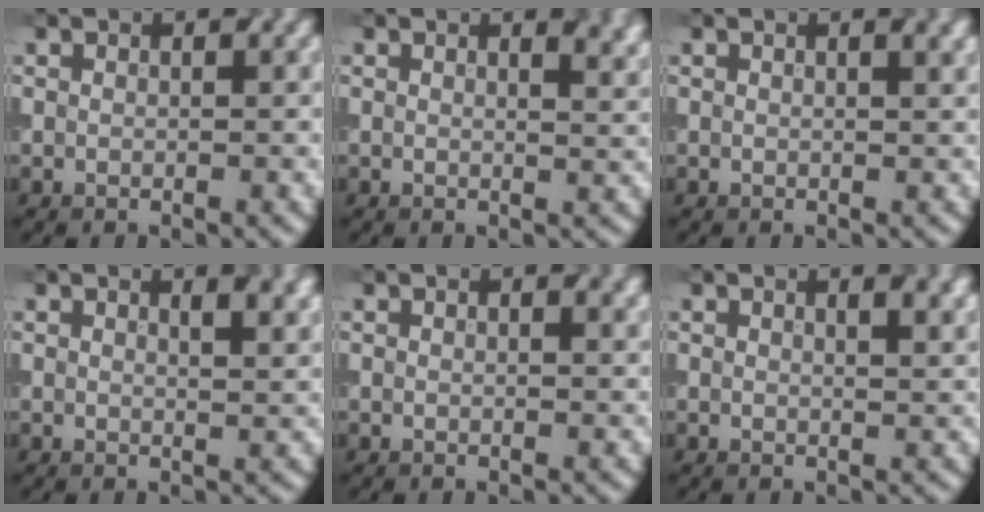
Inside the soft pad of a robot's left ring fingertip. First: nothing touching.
{"total": 2.2, "force": [1.2, 1.1, 1.5], "torque": [-0.017, -0.001, 0.017]}
{"total": 0.8, "force": [0.4, 0.2, 0.7], "torque": [-0.007, -0.001, 0.011]}
{"total": 2.2, "force": [1.2, 0.8, 1.7], "torque": [-0.019, 0.002, 0.024]}
{"total": 0.8, "force": [0.4, 0.3, 0.6], "torque": [-0.006, -0.002, 0.008]}
{"total": 1.9, "force": [1.1, 0.7, 1.4], "torque": [-0.017, 0.001, 0.019]}